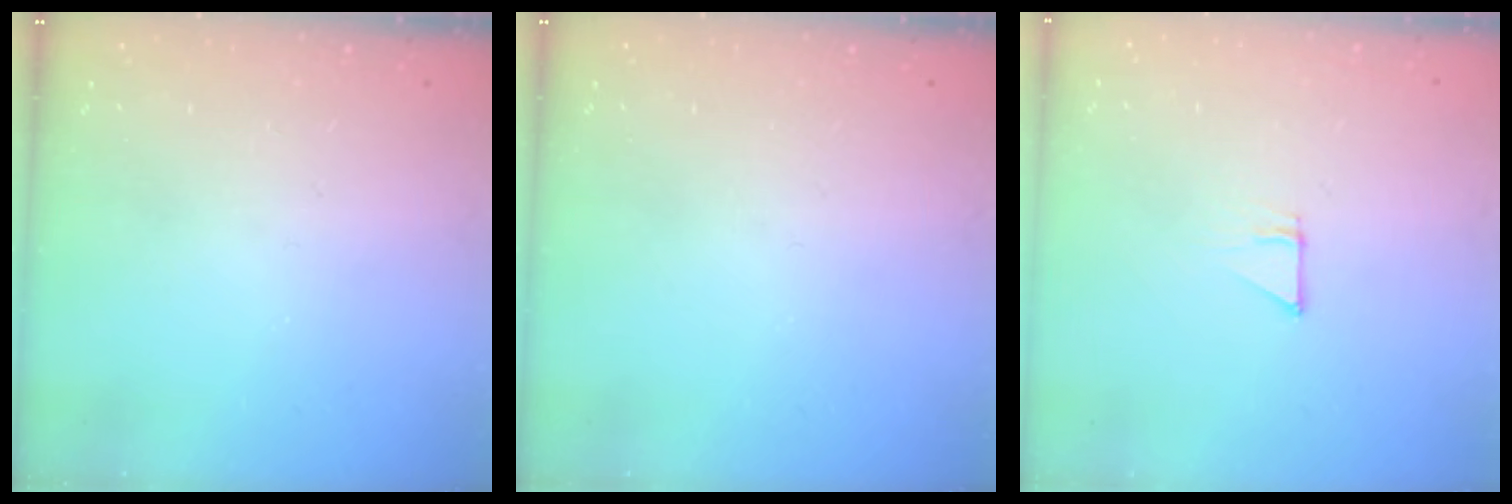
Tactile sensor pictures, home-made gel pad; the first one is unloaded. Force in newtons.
{"total": 0.0}
{"total": 4.9, "press": 4.9, "slide": 0.3}